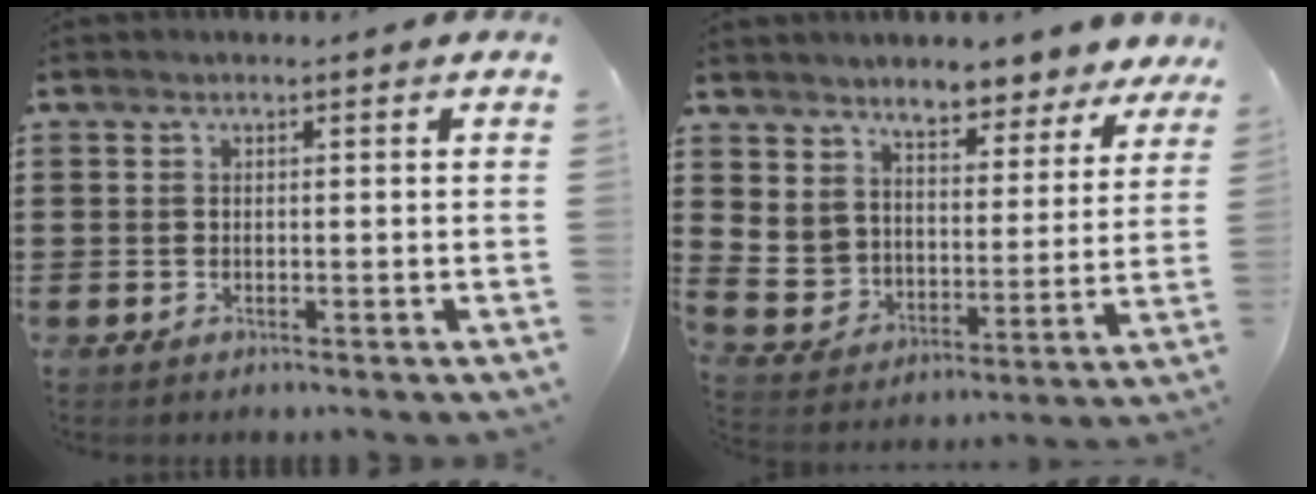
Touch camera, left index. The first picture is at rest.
{"total": 4.5, "force": [3.8, 2.3, -0.3], "torque": [-0.025, -0.036, 0.065]}